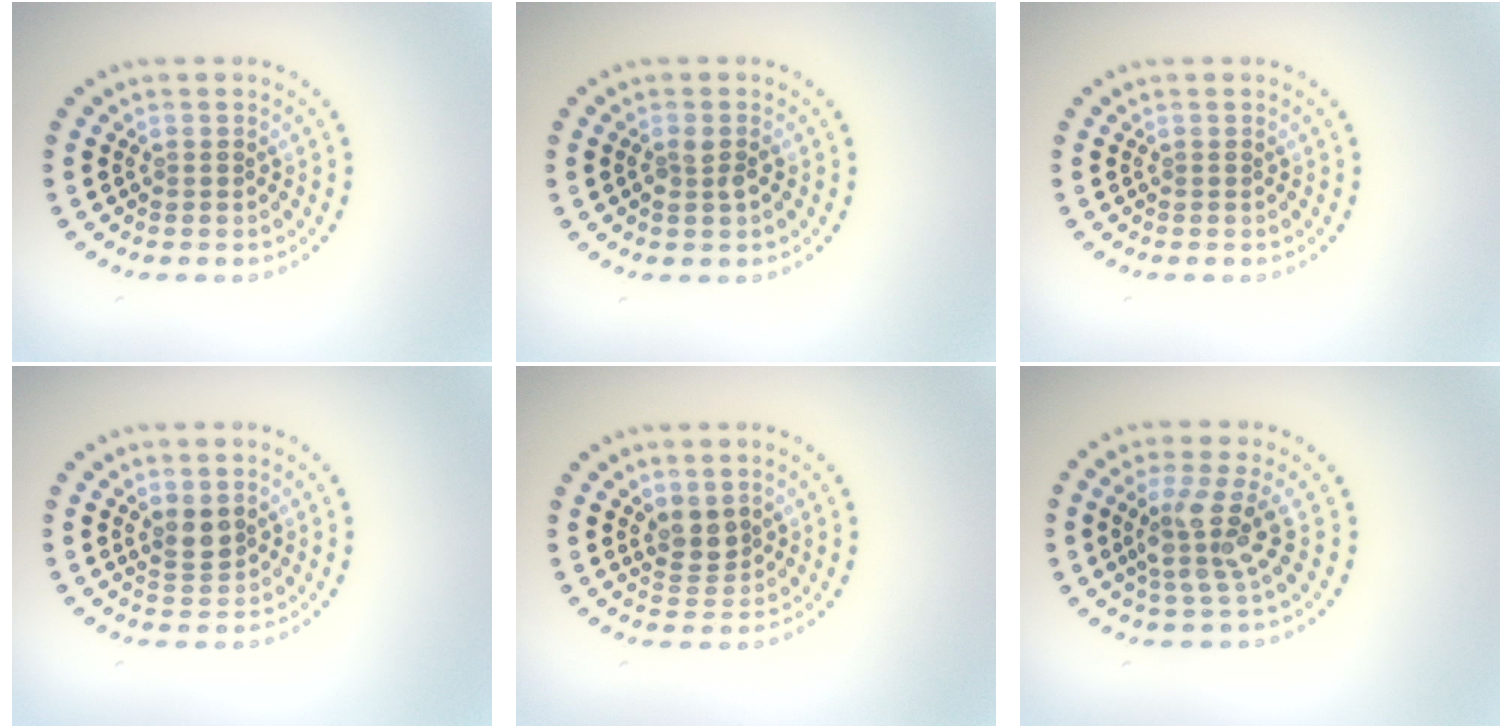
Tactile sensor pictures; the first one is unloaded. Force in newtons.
{"total": 1.1, "press": 1.1, "slide": 0.3}
{"total": 0.0}
{"total": 2.0, "press": 1.8, "slide": 0.9}
{"total": 2.1, "press": 1.8, "slide": 1.1}
{"total": 3.7, "press": 2.9, "slide": 2.3}